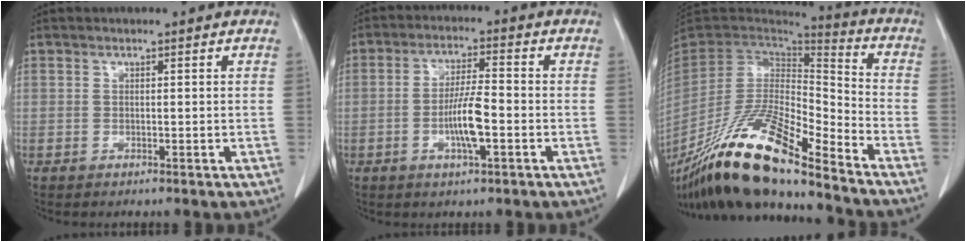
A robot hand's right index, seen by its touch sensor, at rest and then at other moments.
{"total": 6.8, "force": [-1.9, 1.0, 6.4], "torque": [-0.122, 0.003, -0.033]}
{"total": 21.3, "force": [-16.2, 2.2, 13.7], "torque": [-0.280, -0.030, -0.305]}